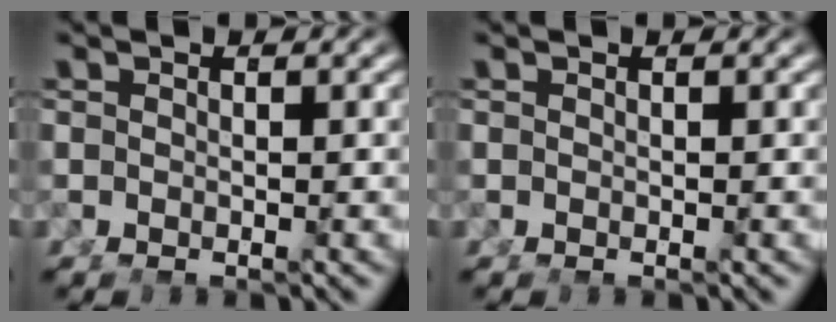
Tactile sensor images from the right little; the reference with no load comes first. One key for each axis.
{"total": 0.0}